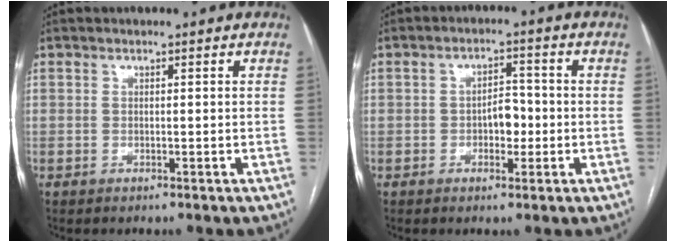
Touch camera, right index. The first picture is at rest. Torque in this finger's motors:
{"motor_torque": [0.81, 0.24, 0.05, 0.05]}